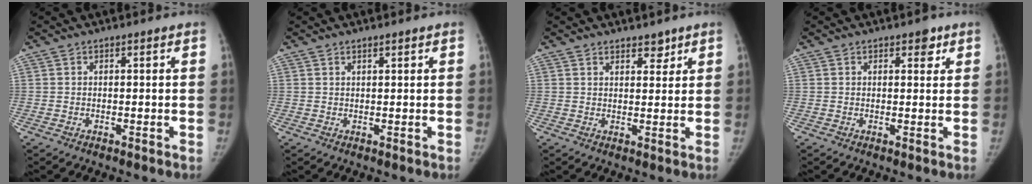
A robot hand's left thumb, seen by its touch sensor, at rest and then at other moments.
{"total": 0.8, "force": [0.6, 0.1, 0.4], "torque": [-0.007, -0.004, 0.012]}
{"total": 3.0, "force": [2.3, 1.5, 1.3], "torque": [-0.001, -0.014, 0.034]}
{"total": 2.3, "force": [1.4, 1.4, 1.3], "torque": [0.000, -0.005, 0.016]}